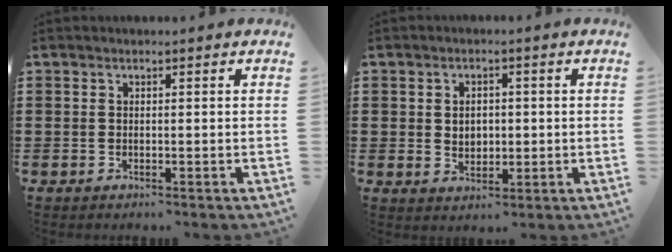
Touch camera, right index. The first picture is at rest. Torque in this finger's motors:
{"motor_torque": [0.63, 1.51, 0.03, 0.03]}